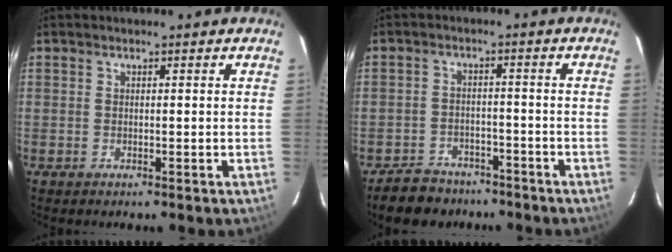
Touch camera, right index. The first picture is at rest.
{"total": 9.0, "force": [-7.2, 4.9, 2.1], "torque": [-0.062, 0.014, -0.101]}